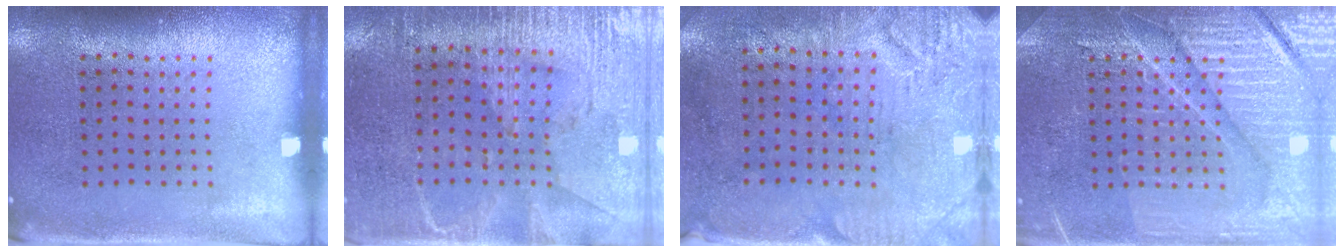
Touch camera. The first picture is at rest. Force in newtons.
{"total": 3.4, "press": 2.9, "slide": 1.6}
{"total": 3.0, "press": 2.5, "slide": 1.8}
{"total": 6.4, "press": 6.3, "slide": 0.8}